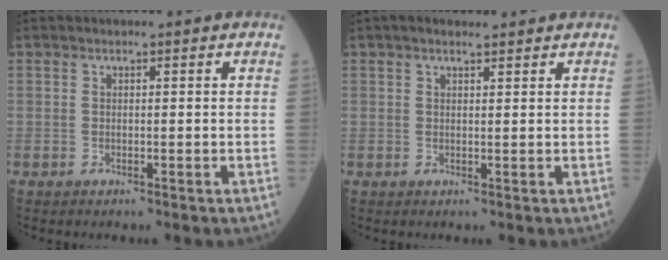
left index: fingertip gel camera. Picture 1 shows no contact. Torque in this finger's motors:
{"motor_torque": [0.91, -1.22, 0.14, 0.04]}